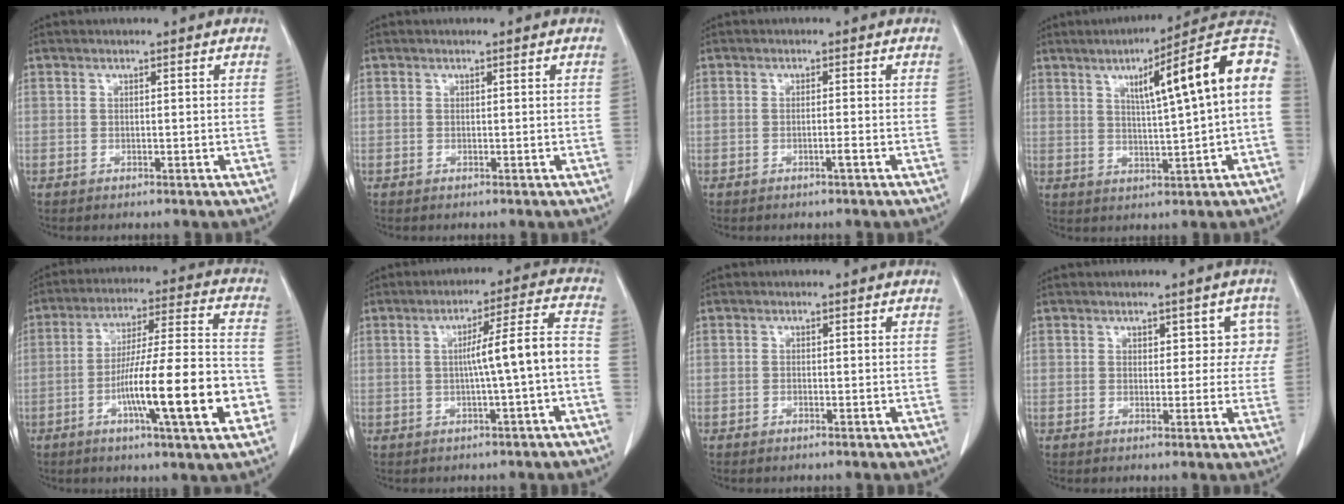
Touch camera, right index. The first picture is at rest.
{"total": 0.0}
{"total": 1.0, "force": [-0.6, -0.2, 0.9], "torque": [-0.015, 0.000, -0.009]}
{"total": 16.1, "force": [3.5, 0.5, 15.8], "torque": [-0.213, 0.030, 0.042]}
{"total": 17.3, "force": [-5.5, 1.1, 16.4], "torque": [-0.268, -0.001, -0.087]}
{"total": 8.0, "force": [-1.4, -0.6, 7.9], "torque": [-0.117, 0.021, -0.016]}
{"total": 0.5, "force": [-0.4, 0.1, 0.3], "torque": [-0.010, -0.001, -0.005]}
{"total": 4.0, "force": [1.6, 2.6, 2.6], "torque": [-0.004, 0.014, 0.015]}